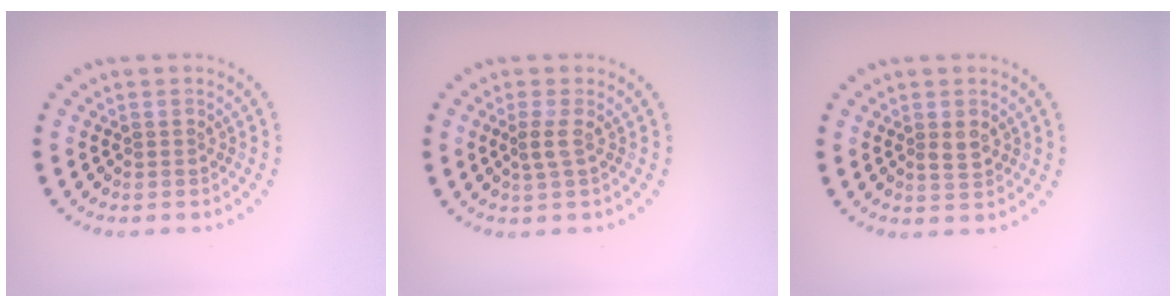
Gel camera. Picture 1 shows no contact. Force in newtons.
{"total": 1.2, "press": 1.0, "slide": 0.7}
{"total": 1.4, "press": 1.4, "slide": 0.3}